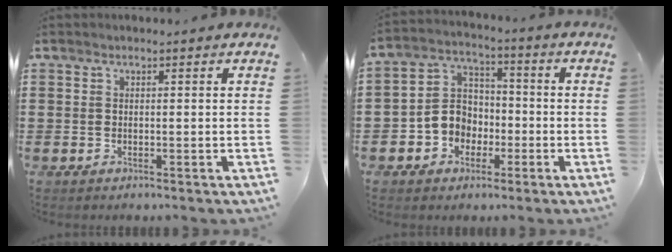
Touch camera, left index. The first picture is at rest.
{"total": 6.2, "force": [-2.2, 5.4, 2.0], "torque": [-0.065, 0.011, -0.046]}